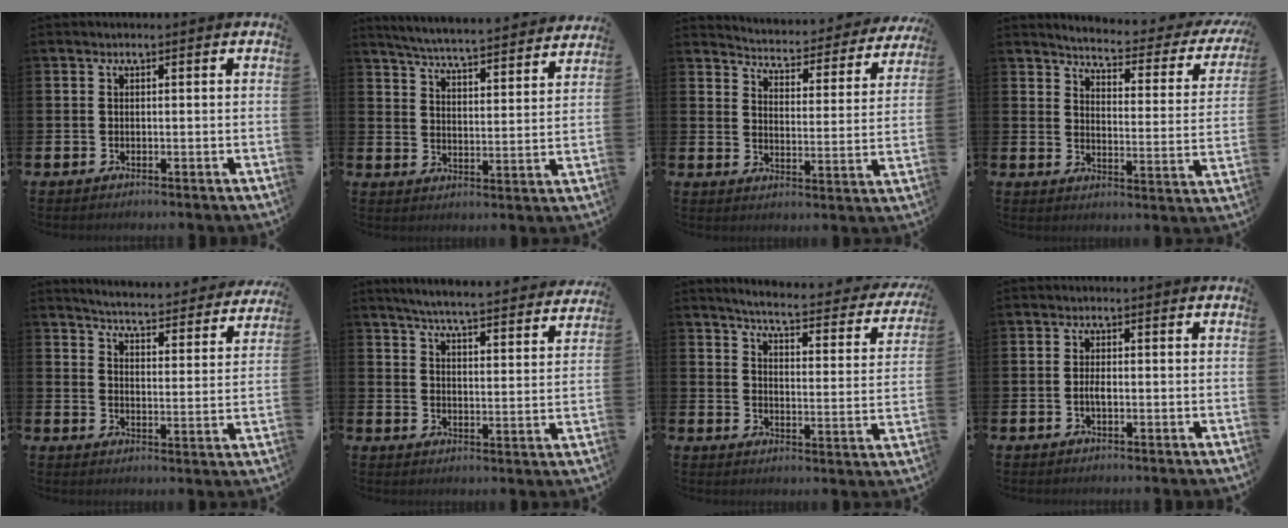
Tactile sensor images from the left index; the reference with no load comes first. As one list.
[{"total": 5.8, "force": [5.7, 0.0, 1.2], "torque": [-0.048, -0.047, 0.098]}, {"total": 4.1, "force": [4.1, 0.6, 0.5], "torque": [-0.028, -0.042, 0.061]}, {"total": 4.0, "force": [3.8, 0.6, 1.1], "torque": [-0.039, -0.038, 0.056]}, {"total": 5.1, "force": [5.0, 0.1, 0.9], "torque": [-0.033, -0.043, 0.082]}, {"total": 5.8, "force": [5.5, 0.0, 1.6], "torque": [-0.046, -0.044, 0.093]}, {"total": 4.7, "force": [4.4, 0.3, 1.7], "torque": [-0.049, -0.041, 0.065]}, {"total": 1.5, "force": [-0.3, 0.5, 1.3], "torque": [-0.021, 0.001, -0.008]}]